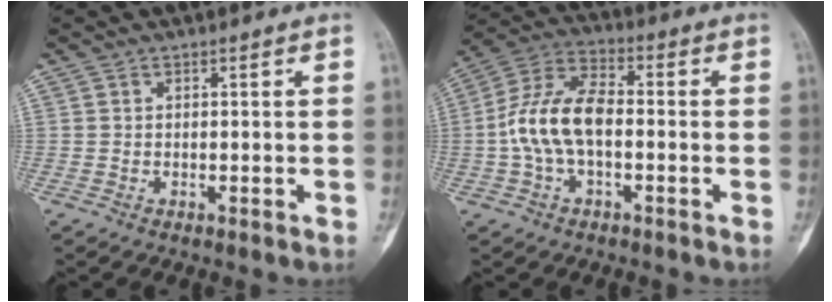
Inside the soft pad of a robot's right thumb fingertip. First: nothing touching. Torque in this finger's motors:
{"motor_torque": [0.20, 0.23, 0.96, -0.90, 0.10]}